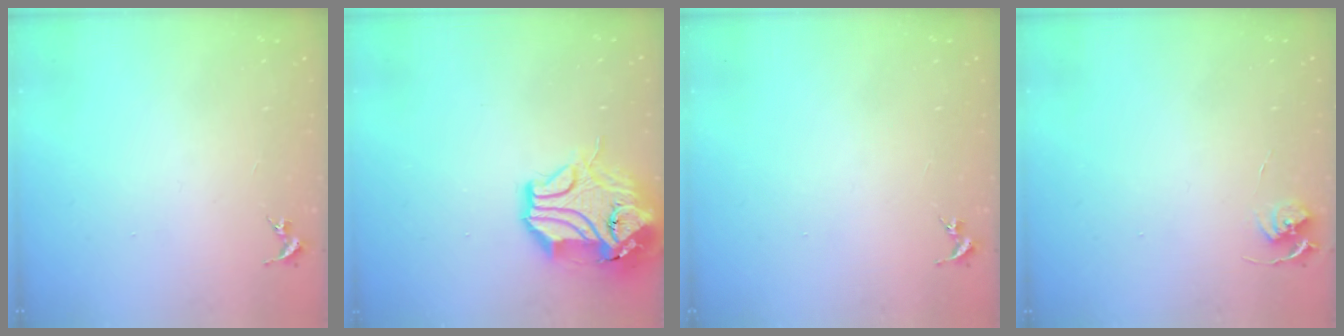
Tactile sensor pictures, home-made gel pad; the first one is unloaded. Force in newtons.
{"total": 16.2, "press": 16.1, "slide": 2.2}
{"total": 0.0}
{"total": 5.3, "press": 5.2, "slide": 0.6}